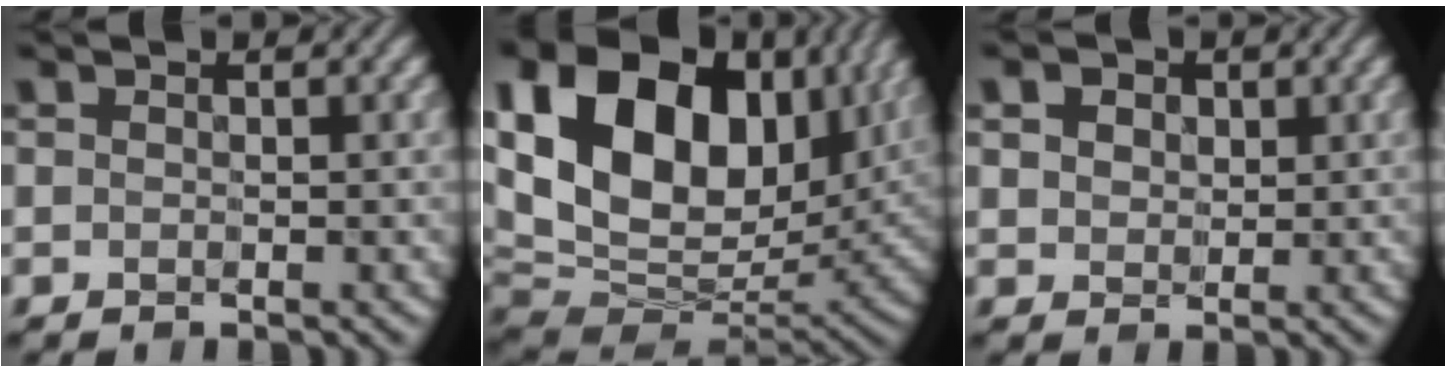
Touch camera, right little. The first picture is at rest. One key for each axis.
{"total": 18.8, "fx": 5.8, "fy": 12.6, "fz": 12.7, "tx": -0.262, "ty": 0.027, "tz": 0.107}
{"total": 4.3, "fx": 1.9, "fy": 3.2, "fz": 2.2, "tx": -0.068, "ty": 0.008, "tz": 0.027}